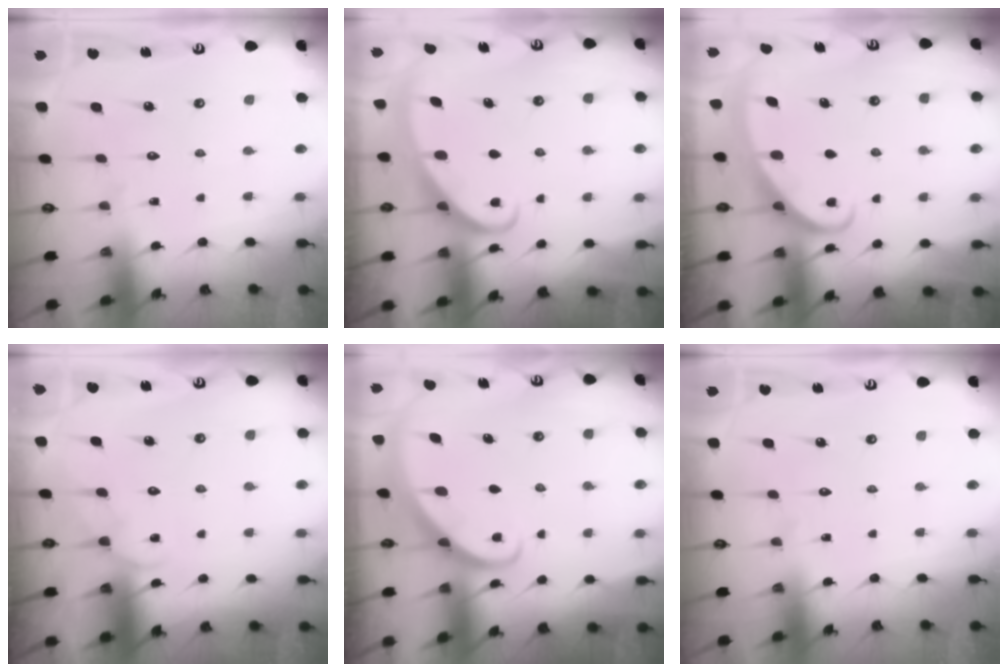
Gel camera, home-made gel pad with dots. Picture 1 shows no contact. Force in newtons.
{"total": 2.7, "press": 2.7, "slide": 0.4}
{"total": 2.6, "press": 2.5, "slide": 0.4}
{"total": 3.1, "press": 3.1, "slide": 0.4}
{"total": 2.8, "press": 2.8, "slide": 0.2}
{"total": 0.0}